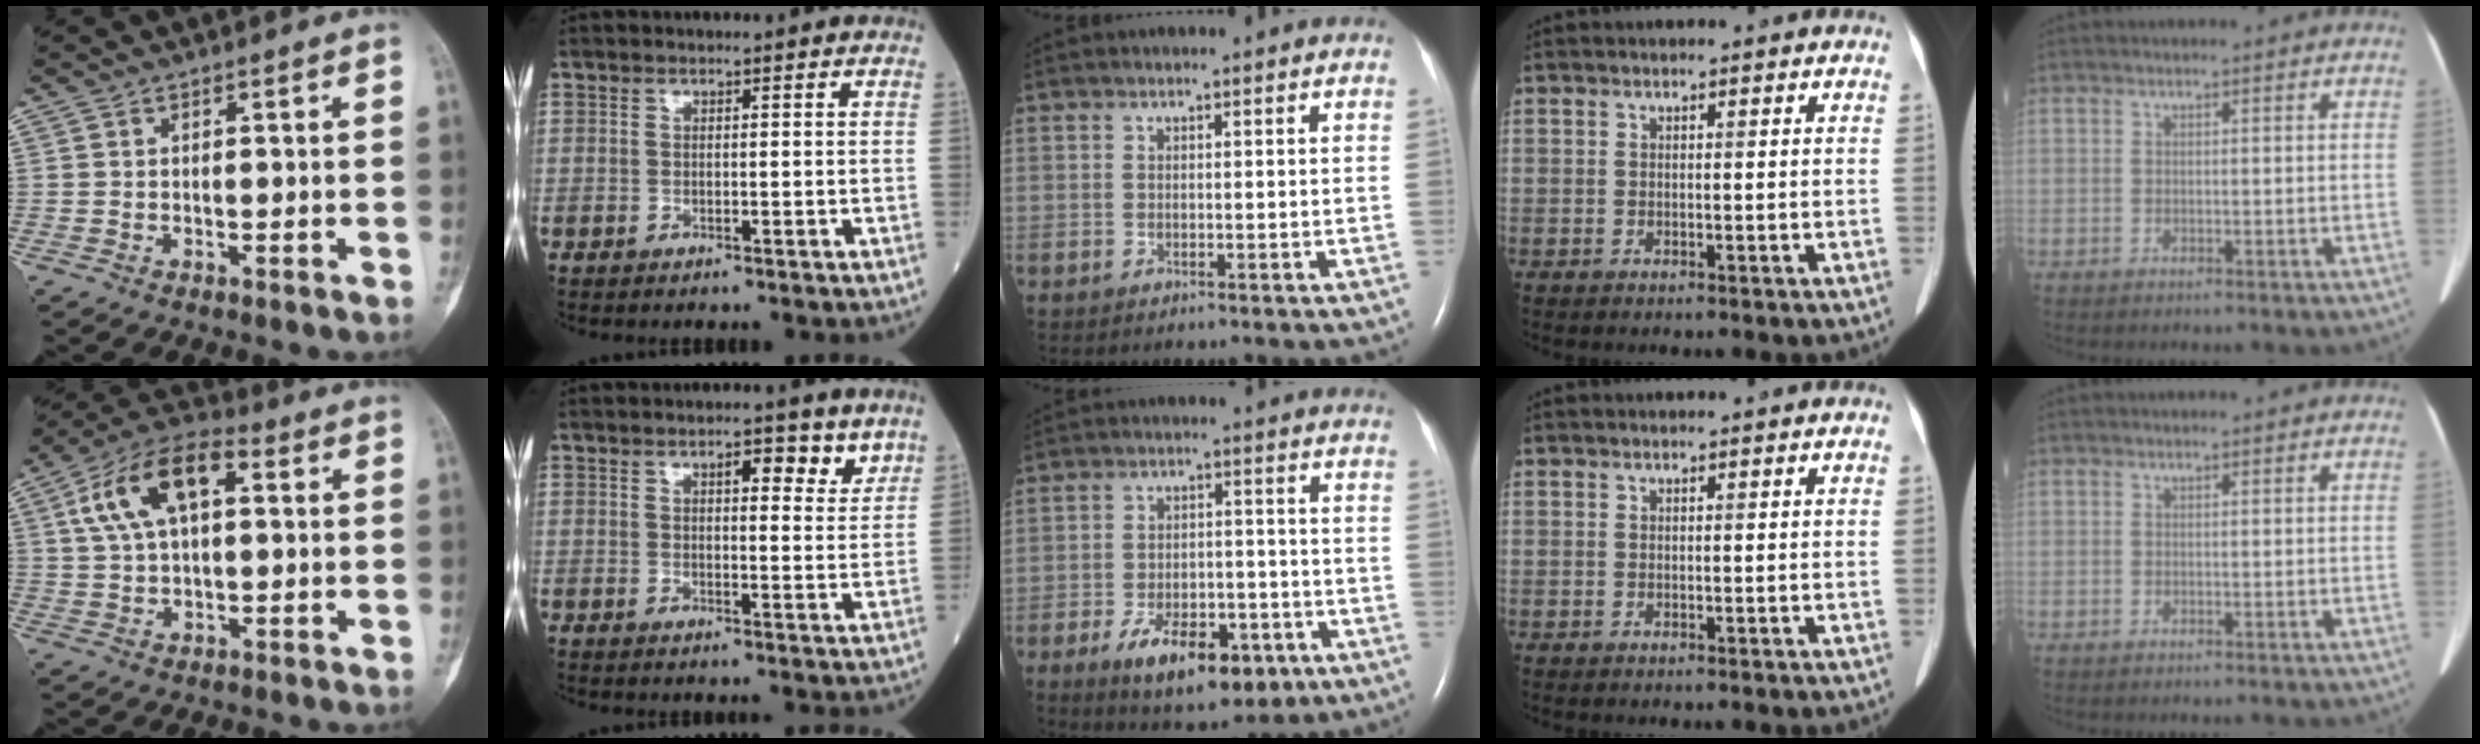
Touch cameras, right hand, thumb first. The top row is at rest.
{"thumb": {"total": 13.5, "force": [3.7, 7.0, 11.0], "torque": [-0.204, 0.028, 0.062]}, "index": {"total": 5.2, "force": [3.3, 1.8, 3.6], "torque": [-0.040, -0.003, 0.042]}, "middle": {"total": 12.7, "force": [-6.6, 5.8, 9.1], "torque": [-0.141, -0.005, -0.092]}}